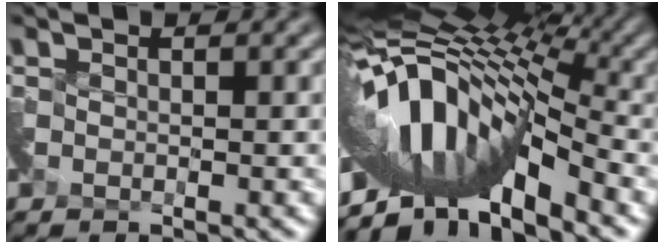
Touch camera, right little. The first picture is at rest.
{"total": 12.0, "force": [-4.2, 4.7, 10.2], "torque": [-0.179, 0.025, -0.070]}